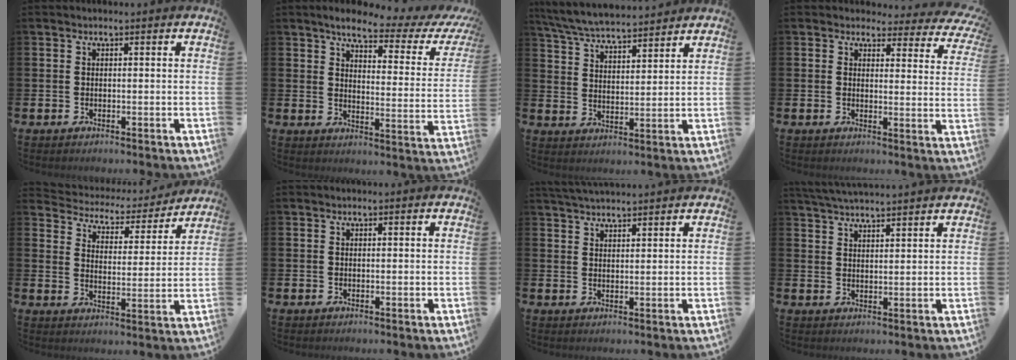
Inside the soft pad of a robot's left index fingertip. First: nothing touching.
{"total": 5.1, "force": [4.1, 1.2, 2.8], "torque": [-0.061, -0.028, 0.059]}
{"total": 6.4, "force": [6.3, 0.6, 1.2], "torque": [-0.054, -0.035, 0.114]}
{"total": 2.9, "force": [2.5, 1.4, 0.4], "torque": [-0.013, -0.022, 0.037]}
{"total": 4.2, "force": [3.9, 1.5, 0.3], "torque": [-0.027, -0.038, 0.057]}
{"total": 0.0}
{"total": 3.1, "force": [3.1, 0.0, 0.3], "torque": [-0.010, -0.011, 0.057]}
{"total": 4.0, "force": [4.0, -0.4, 0.4], "torque": [-0.023, -0.016, 0.074]}